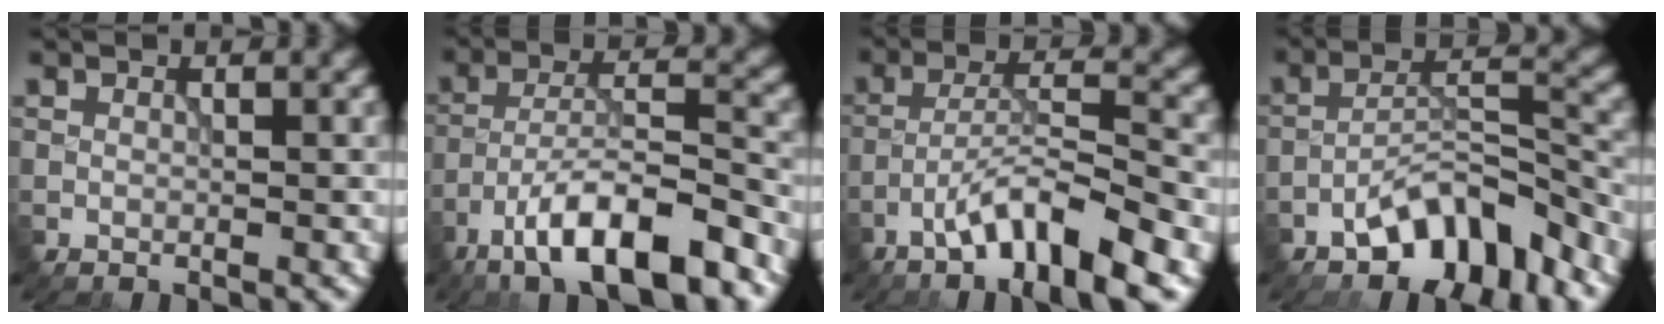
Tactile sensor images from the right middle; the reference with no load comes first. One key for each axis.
{"total": 11.0, "fx": -7.2, "fy": 3.1, "fz": 7.8, "tx": -0.126, "ty": 0.010, "tz": -0.128}
{"total": 7.4, "fx": -4.4, "fy": 1.4, "fz": 5.8, "tx": -0.100, "ty": 0.012, "tz": -0.079}
{"total": 6.7, "fx": -4.6, "fy": 2.2, "fz": 4.3, "tx": -0.066, "ty": 0.012, "tz": -0.086}